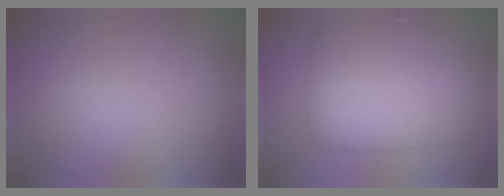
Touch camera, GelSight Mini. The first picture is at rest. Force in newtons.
{"total": 6.2, "press": 6.2, "slide": 0.1}